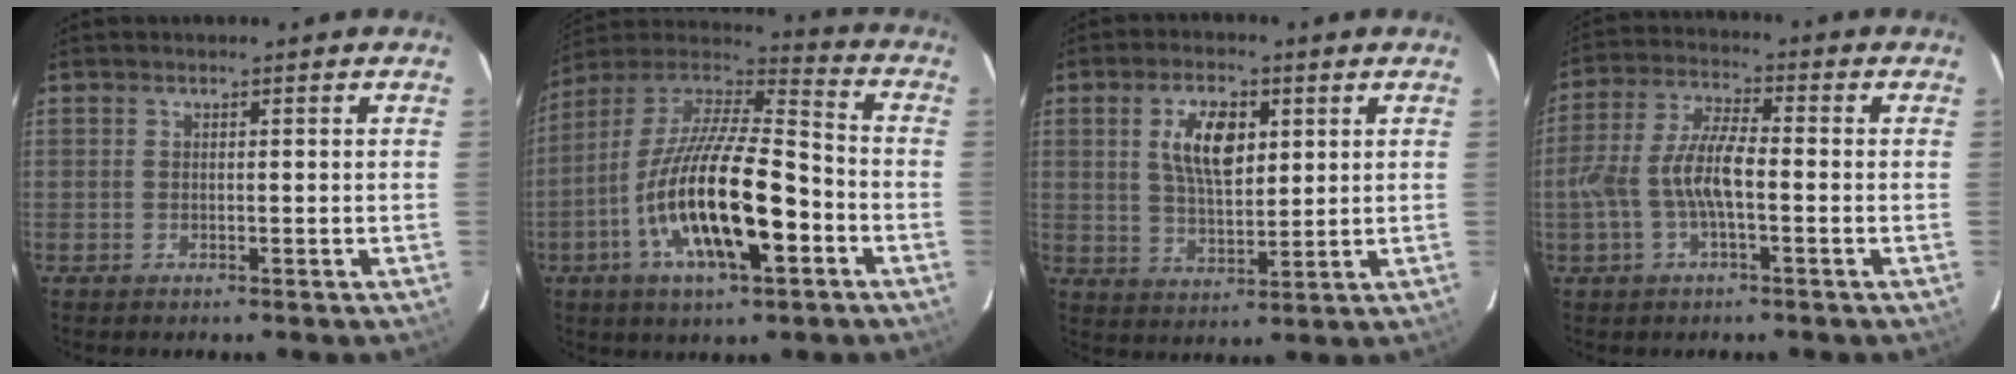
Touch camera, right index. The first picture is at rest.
{"total": 21.8, "force": [-7.4, 7.1, 19.2], "torque": [-0.361, -0.021, -0.137]}
{"total": 9.2, "force": [2.9, 4.4, 7.5], "torque": [-0.139, 0.009, 0.056]}
{"total": 9.3, "force": [-2.1, 3.0, 8.6], "torque": [-0.182, 0.009, -0.038]}